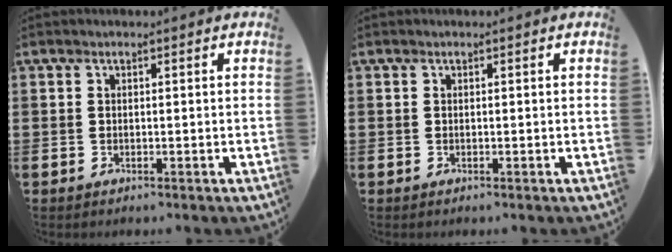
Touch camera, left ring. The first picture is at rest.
{"total": 0.0}